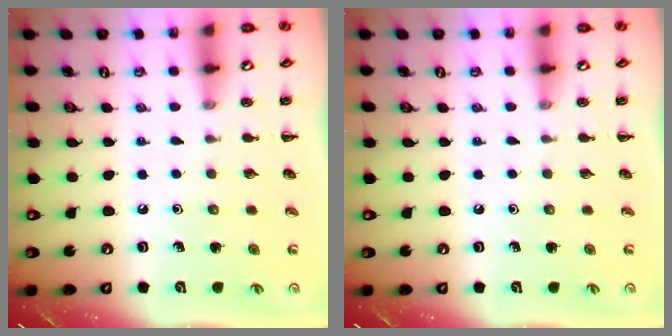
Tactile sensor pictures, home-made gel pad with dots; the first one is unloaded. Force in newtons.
{"total": 0.0}